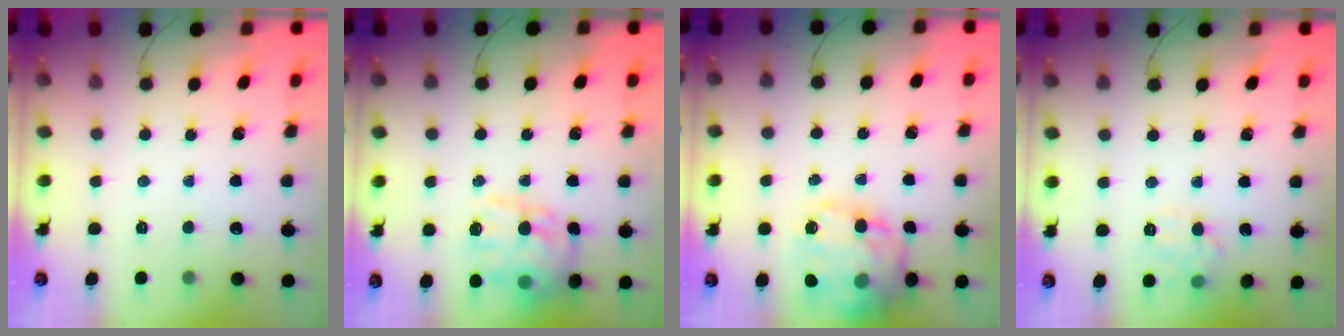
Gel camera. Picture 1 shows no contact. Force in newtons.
{"total": 15.7, "press": 15.6, "slide": 1.7}
{"total": 18.9, "press": 18.6, "slide": 2.8}
{"total": 8.3, "press": 8.2, "slide": 0.6}